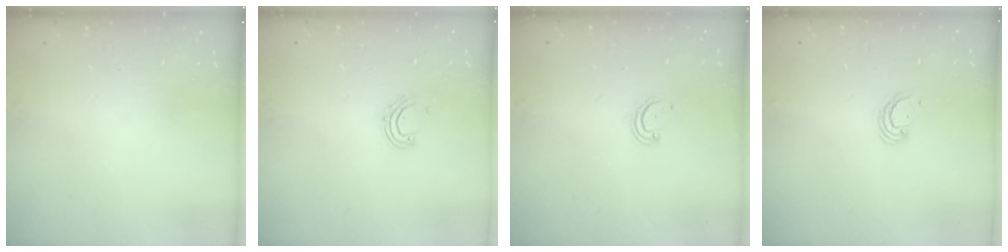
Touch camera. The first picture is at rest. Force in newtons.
{"total": 6.5, "press": 6.3, "slide": 1.6}
{"total": 2.5, "press": 2.5, "slide": 0.2}
{"total": 2.7, "press": 2.7, "slide": 0.2}